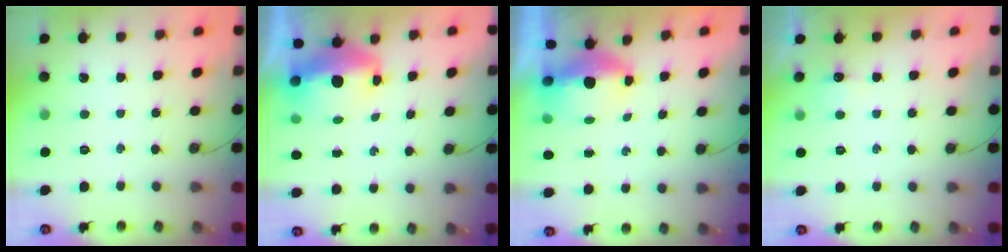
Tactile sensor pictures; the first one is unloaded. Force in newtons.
{"total": 8.9, "press": 8.9, "slide": 0.9}
{"total": 5.7, "press": 5.3, "slide": 2.1}
{"total": 4.6, "press": 4.5, "slide": 0.7}